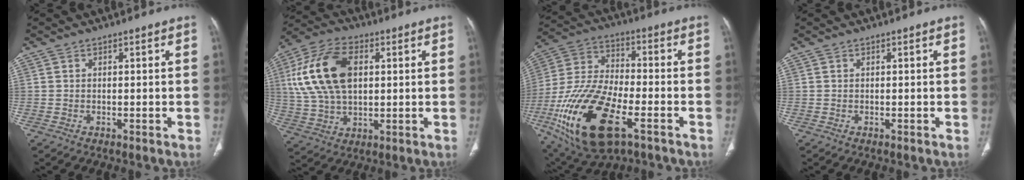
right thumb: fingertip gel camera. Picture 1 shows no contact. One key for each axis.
{"total": 17.4, "fx": 3.6, "fy": 10.5, "fz": 13.4, "tx": -0.260, "ty": 0.010, "tz": 0.067}
{"total": 23.9, "fx": -9.8, "fy": 10.9, "fz": 18.9, "tx": -0.399, "ty": 0.016, "tz": -0.168}
{"total": 0.0}